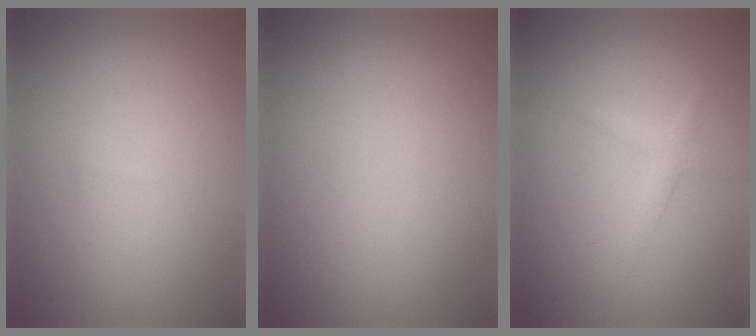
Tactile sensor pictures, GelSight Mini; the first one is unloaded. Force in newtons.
{"total": 0.0}
{"total": 1.2, "press": 1.2, "slide": 0.1}